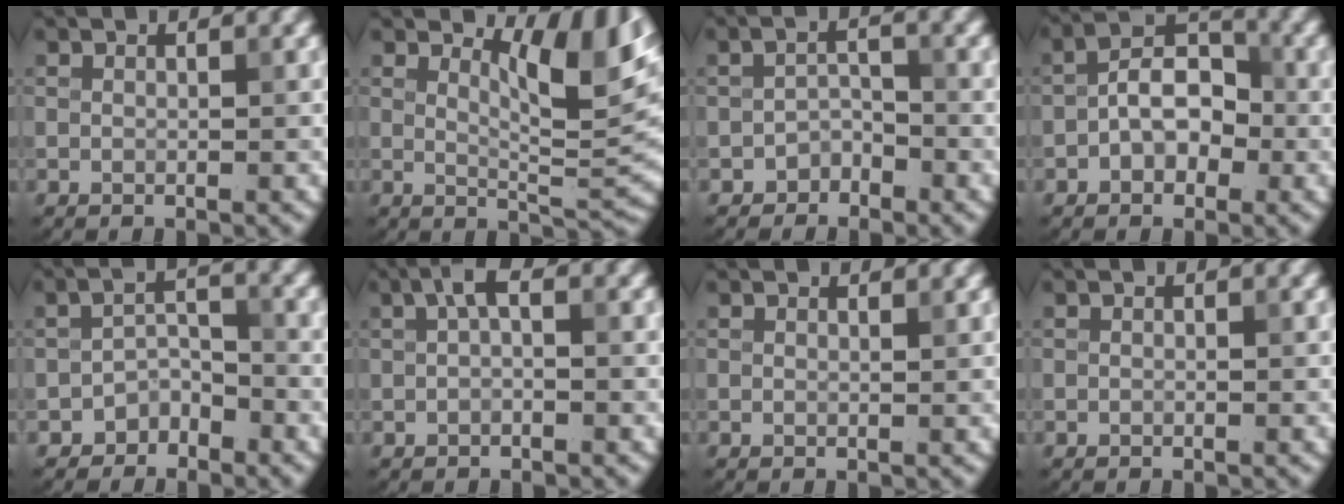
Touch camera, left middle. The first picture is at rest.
{"total": 7.3, "force": [3.8, 2.1, 5.8], "torque": [-0.084, -0.005, 0.062]}
{"total": 1.7, "force": [-1.4, 0.8, 0.4], "torque": [-0.007, 0.011, -0.027]}
{"total": 4.4, "force": [-1.1, 2.8, 3.2], "torque": [-0.047, 0.013, -0.023]}
{"total": 2.3, "force": [-1.9, 1.2, 0.6], "torque": [-0.008, 0.015, -0.036]}
{"total": 1.6, "force": [0.2, 0.5, 1.5], "torque": [-0.032, 0.010, 0.002]}
{"total": 0.8, "force": [0.7, 0.1, 0.3], "torque": [-0.002, 0.000, 0.009]}
{"total": 0.0}